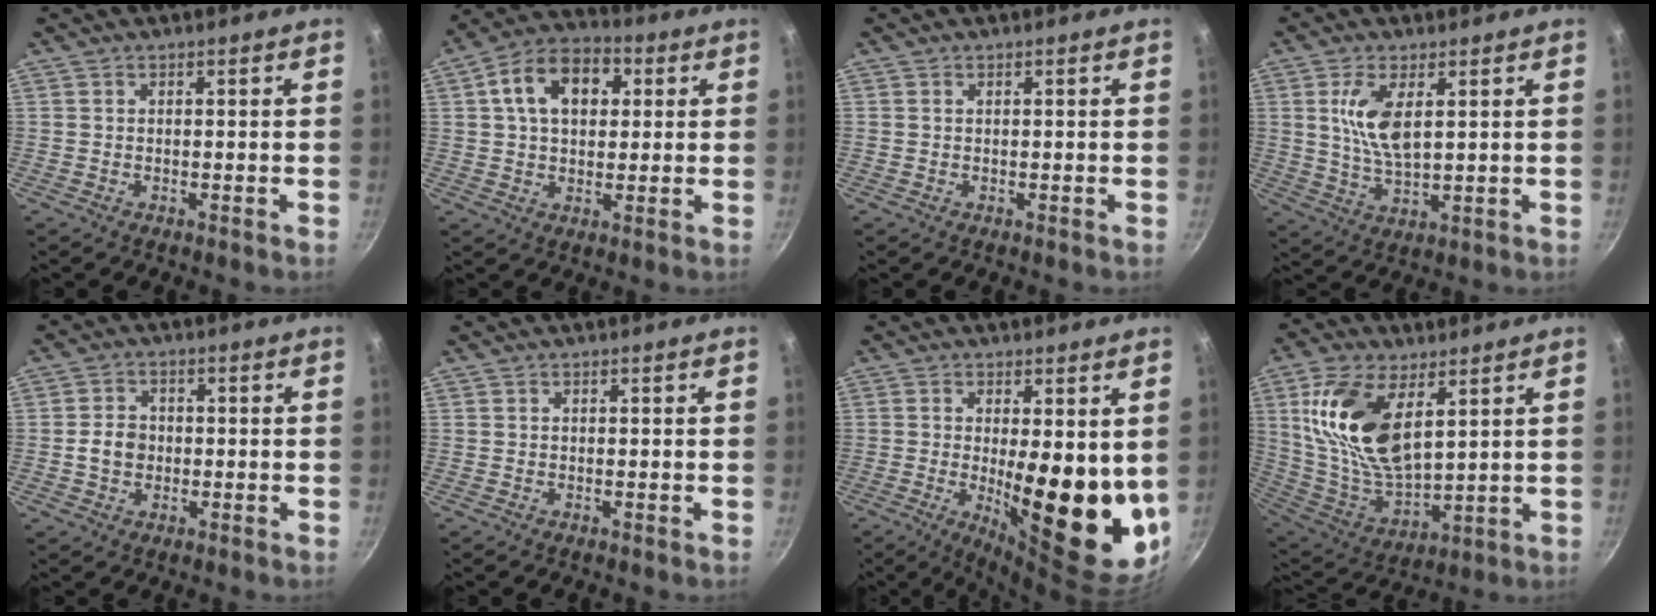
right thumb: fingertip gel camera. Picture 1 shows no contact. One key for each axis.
{"total": 13.0, "fx": 3.3, "fy": 8.9, "fz": 8.9, "tx": -0.120, "ty": 0.015, "tz": 0.042}
{"total": 0.0}
{"total": 8.4, "fx": 2.4, "fy": 3.7, "fz": 7.1, "tx": -0.137, "ty": -0.016, "tz": 0.054}
{"total": 4.6, "fx": -0.5, "fy": 3.8, "fz": 2.5, "tx": -0.027, "ty": 0.011, "tz": -0.013}
{"total": 0.0}
{"total": 17.6, "fx": -0.2, "fy": 5.9, "fz": 16.6, "tx": -0.204, "ty": -0.035, "tz": 0.011}
{"total": 18.9, "fx": 6.6, "fy": 9.7, "fz": 14.9, "tx": -0.282, "ty": -0.038, "tz": 0.140}